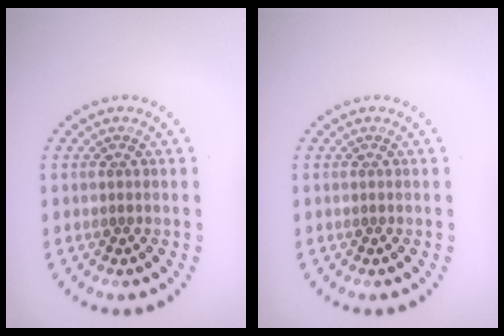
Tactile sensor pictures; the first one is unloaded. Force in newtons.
{"total": 0.0}